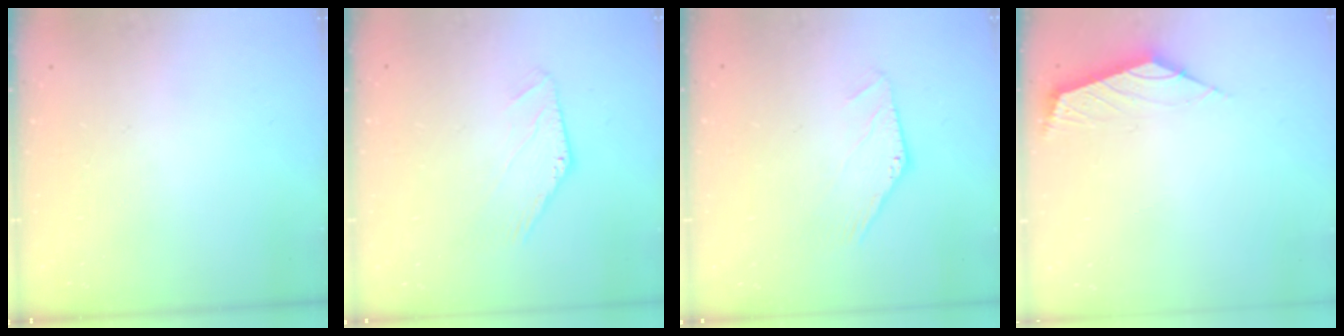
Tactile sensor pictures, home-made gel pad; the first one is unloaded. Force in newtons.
{"total": 0.9, "press": 0.9, "slide": 0.2}
{"total": 0.0}
{"total": 2.6, "press": 2.5, "slide": 0.6}